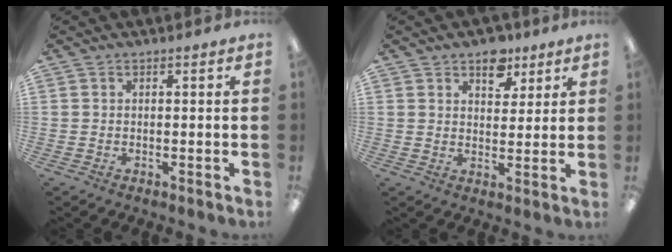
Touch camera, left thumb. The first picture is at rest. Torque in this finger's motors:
{"motor_torque": [0.71, 0.49, 0.78, -0.12, 0.14]}